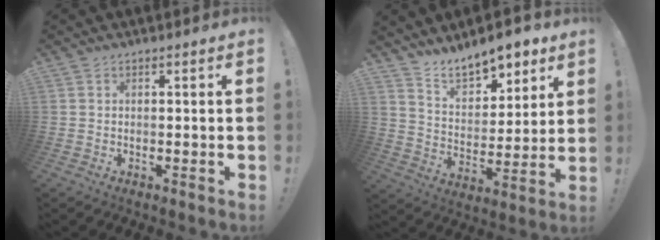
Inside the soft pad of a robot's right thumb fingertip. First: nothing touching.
{"total": 12.3, "force": [10.3, 4.9, 4.4], "torque": [-0.087, -0.073, 0.191]}